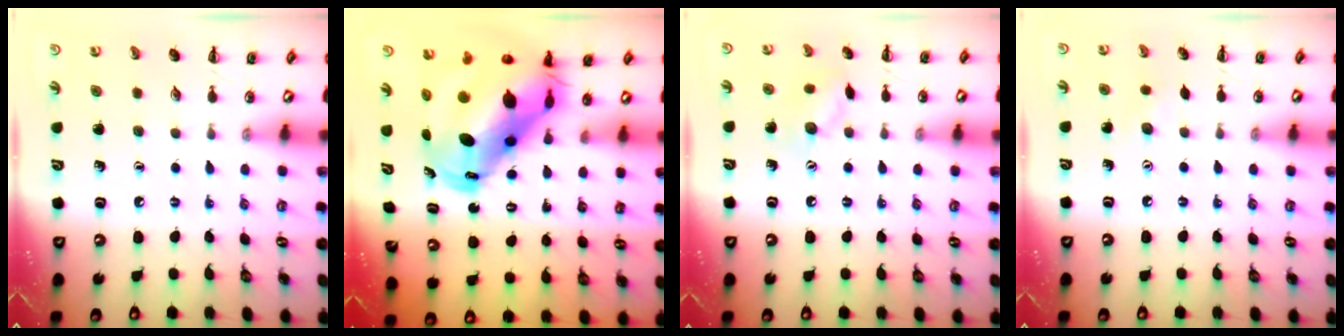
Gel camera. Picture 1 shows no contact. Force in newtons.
{"total": 16.2, "press": 15.7, "slide": 4.2}
{"total": 7.9, "press": 7.8, "slide": 1.0}
{"total": 3.8, "press": 3.6, "slide": 0.9}